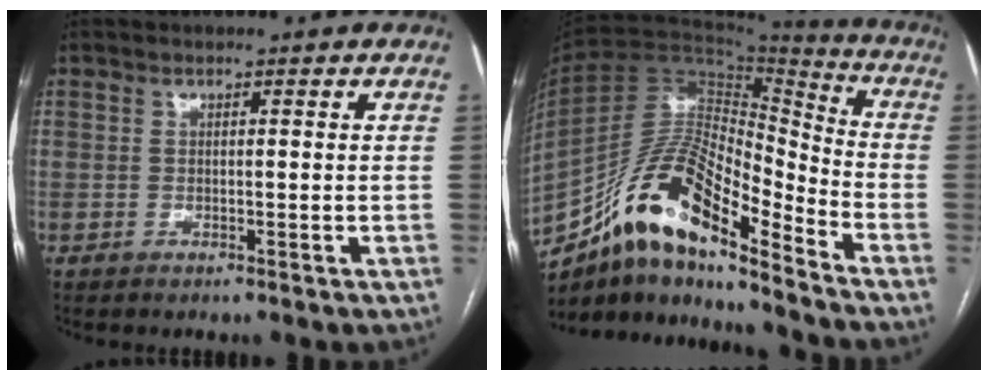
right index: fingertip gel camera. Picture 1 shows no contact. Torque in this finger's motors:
{"motor_torque": [0.75, -0.91, 0.98, 0.21]}